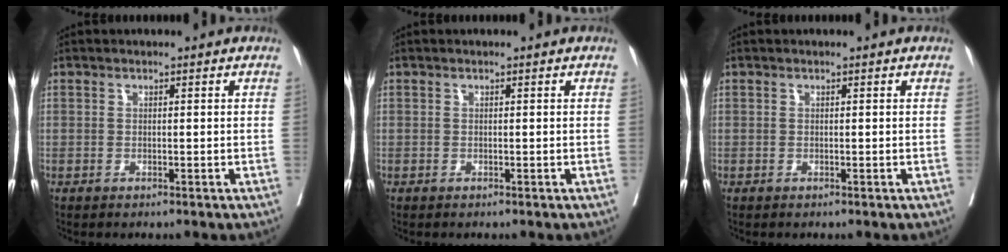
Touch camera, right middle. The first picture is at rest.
{"total": 0.0}
{"total": 0.0}